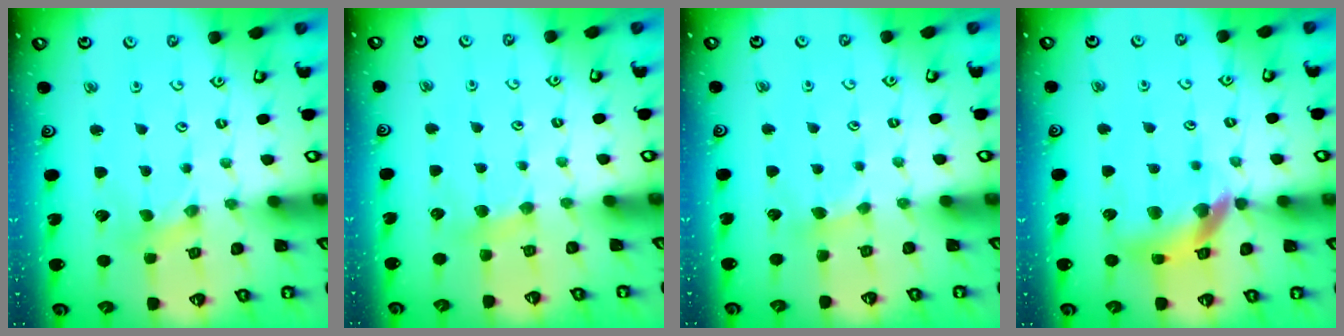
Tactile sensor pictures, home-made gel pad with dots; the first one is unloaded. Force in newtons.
{"total": 4.5, "press": 4.4, "slide": 0.8}
{"total": 2.9, "press": 2.9, "slide": 0.4}
{"total": 13.2, "press": 13.1, "slide": 1.8}